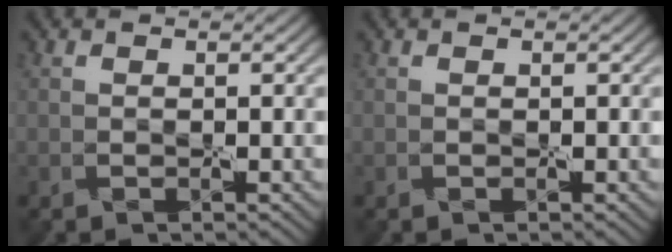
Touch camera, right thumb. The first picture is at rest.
{"total": 0.0}